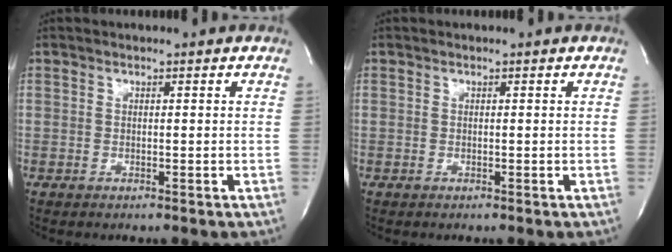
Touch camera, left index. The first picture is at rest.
{"total": 0.0}